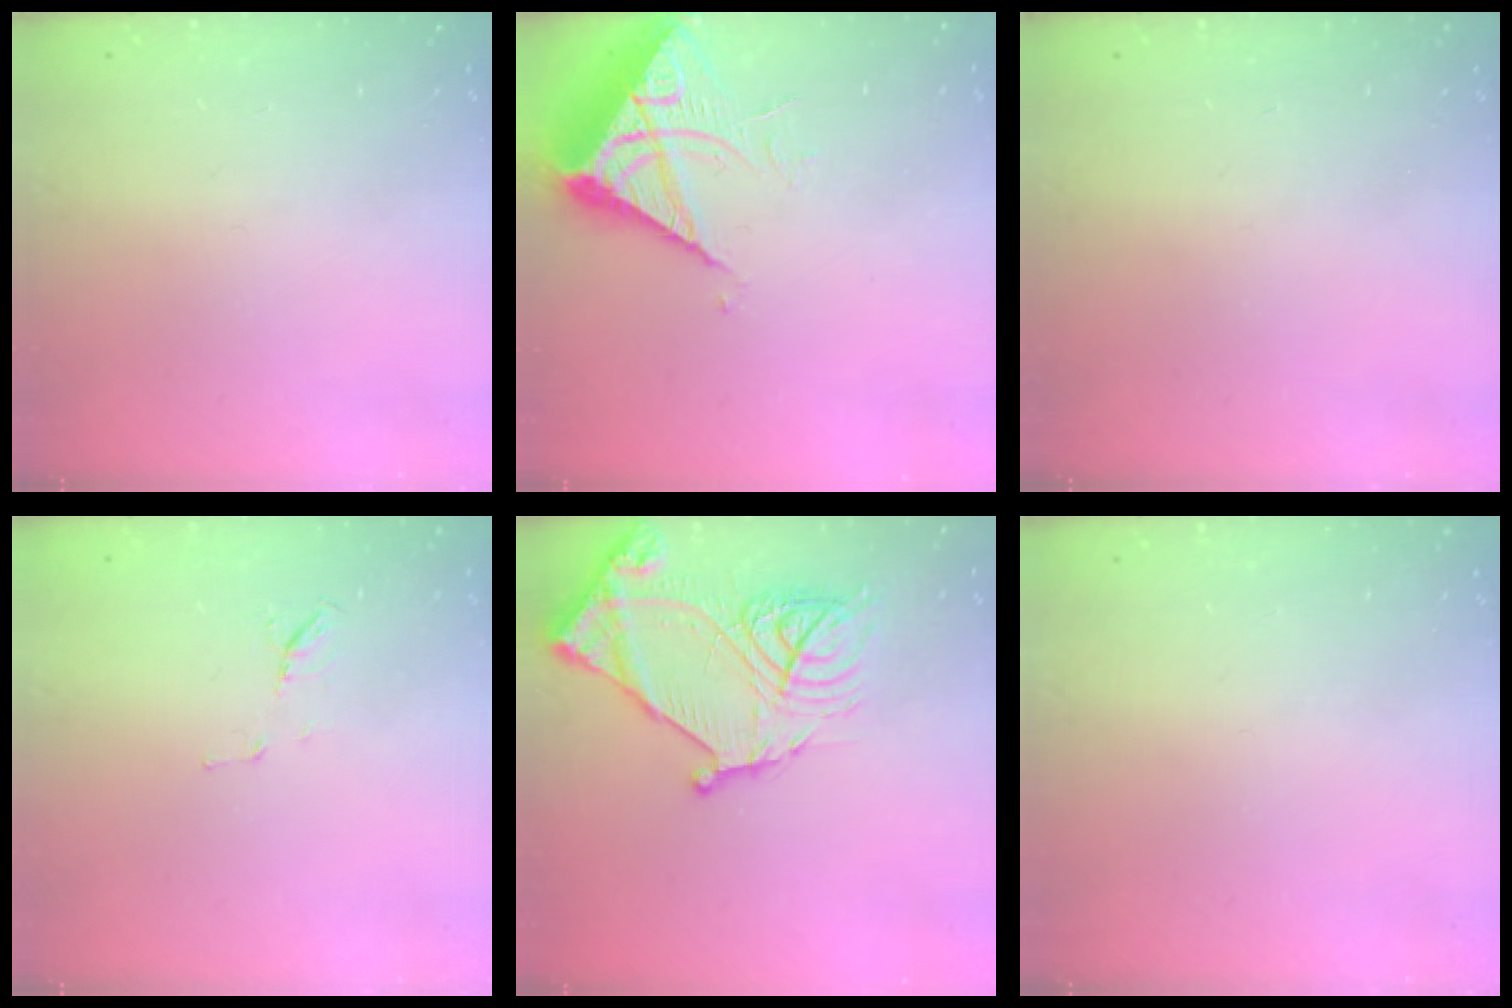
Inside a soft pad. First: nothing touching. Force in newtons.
{"total": 7.8, "press": 7.8, "slide": 0.8}
{"total": 0.0}
{"total": 5.4, "press": 5.2, "slide": 1.3}
{"total": 18.7, "press": 18.6, "slide": 1.8}
{"total": 0.0}